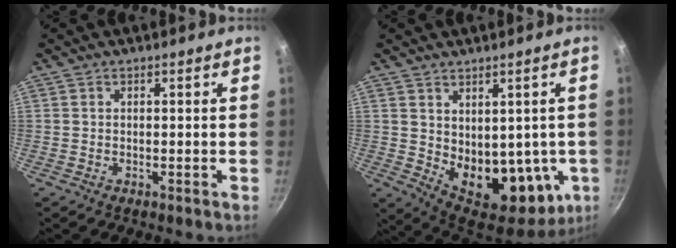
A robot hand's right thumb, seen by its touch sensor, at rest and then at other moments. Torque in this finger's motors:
{"motor_torque": [-0.46, 1.10, 0.30, -0.11, 0.11]}